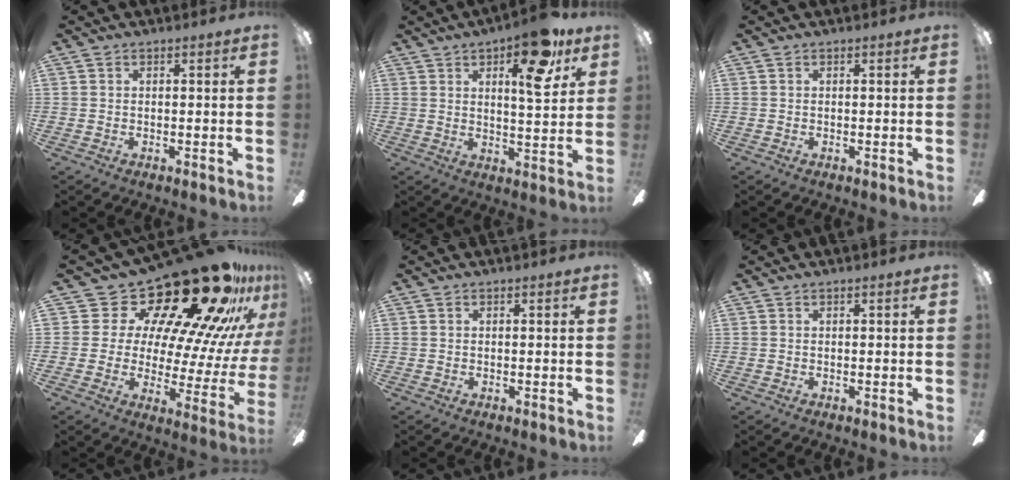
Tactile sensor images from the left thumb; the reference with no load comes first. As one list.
[{"total": 13.6, "force": [7.4, 4.8, 10.4], "torque": [-0.137, -0.029, 0.114]}, {"total": 0.0}, {"total": 27.1, "force": [19.4, 11.2, 15.3], "torque": [-0.238, -0.149, 0.341]}, {"total": 0.0}, {"total": 0.0}]